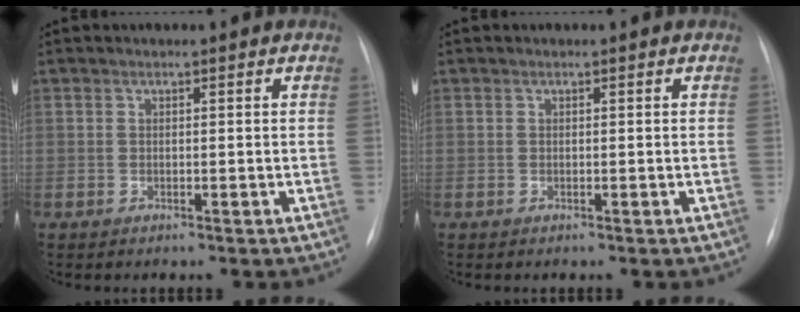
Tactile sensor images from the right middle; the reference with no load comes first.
{"total": 0.0}